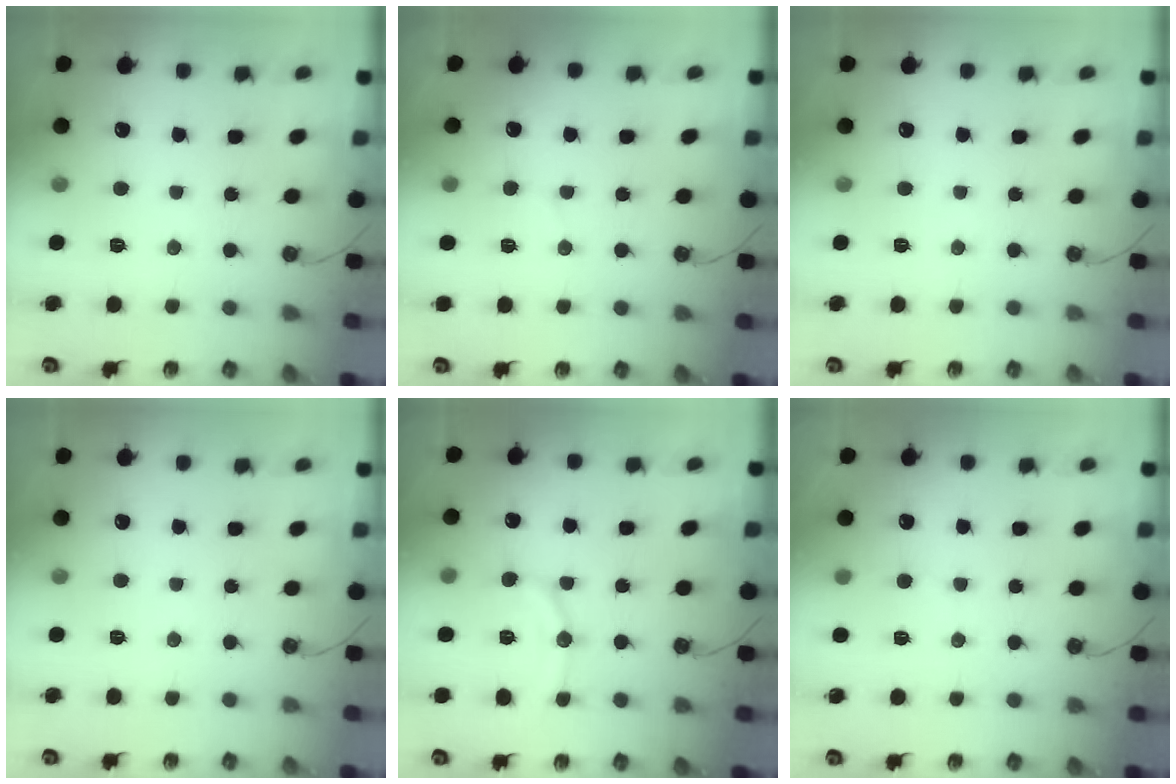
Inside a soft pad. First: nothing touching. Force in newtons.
{"total": 4.7, "press": 4.6, "slide": 0.5}
{"total": 0.0}
{"total": 0.0}
{"total": 11.2, "press": 11.1, "slide": 1.6}
{"total": 3.7, "press": 3.7, "slide": 0.4}